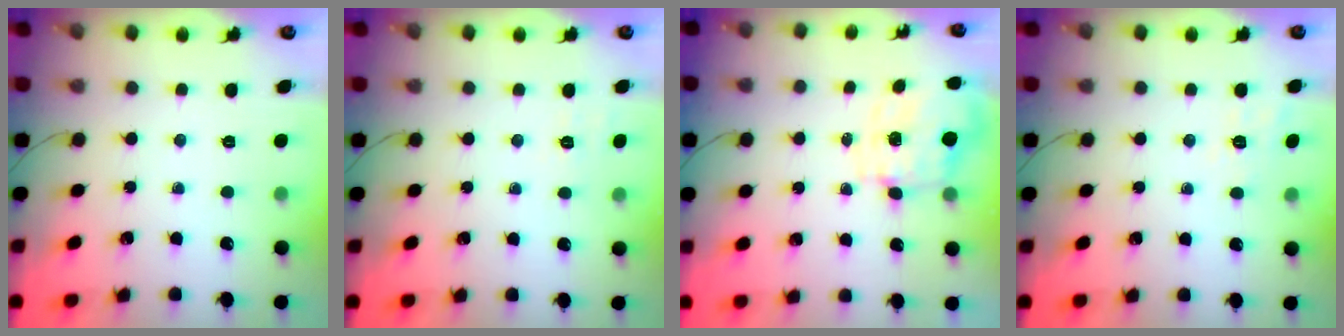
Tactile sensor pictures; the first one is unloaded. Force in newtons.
{"total": 2.1, "press": 1.2, "slide": 1.8}
{"total": 2.9, "press": 2.7, "slide": 1.0}
{"total": 1.9, "press": 0.8, "slide": 1.7}